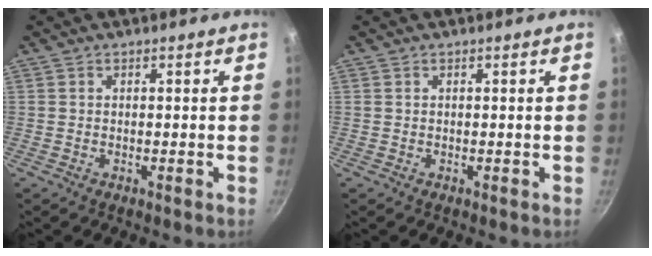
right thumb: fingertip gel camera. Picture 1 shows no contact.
{"total": 0.0}